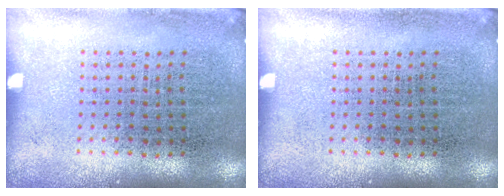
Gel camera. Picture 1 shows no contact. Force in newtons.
{"total": 0.0}